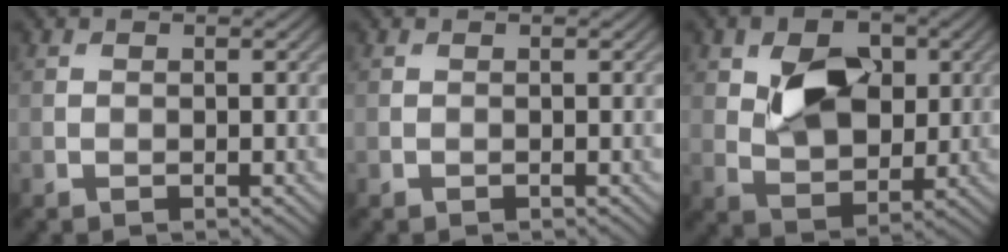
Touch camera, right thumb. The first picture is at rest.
{"total": 0.0}
{"total": 8.0, "force": [1.9, 5.4, 5.6], "torque": [-0.106, -0.003, 0.031]}